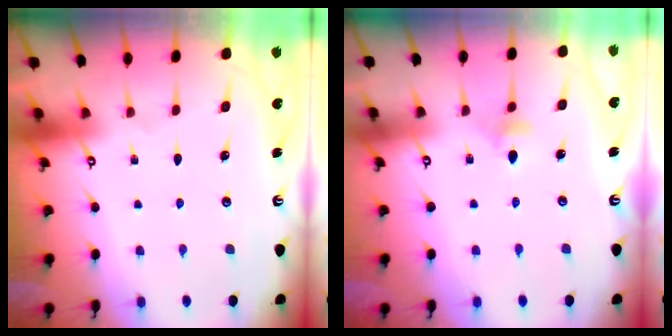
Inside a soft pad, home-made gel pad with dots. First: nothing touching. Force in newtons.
{"total": 3.8, "press": 3.7, "slide": 0.8}